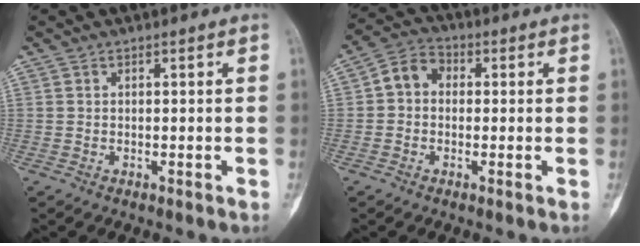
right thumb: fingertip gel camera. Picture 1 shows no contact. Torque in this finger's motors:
{"motor_torque": [0.01, 0.01, 0.10, -0.03, 0.00]}